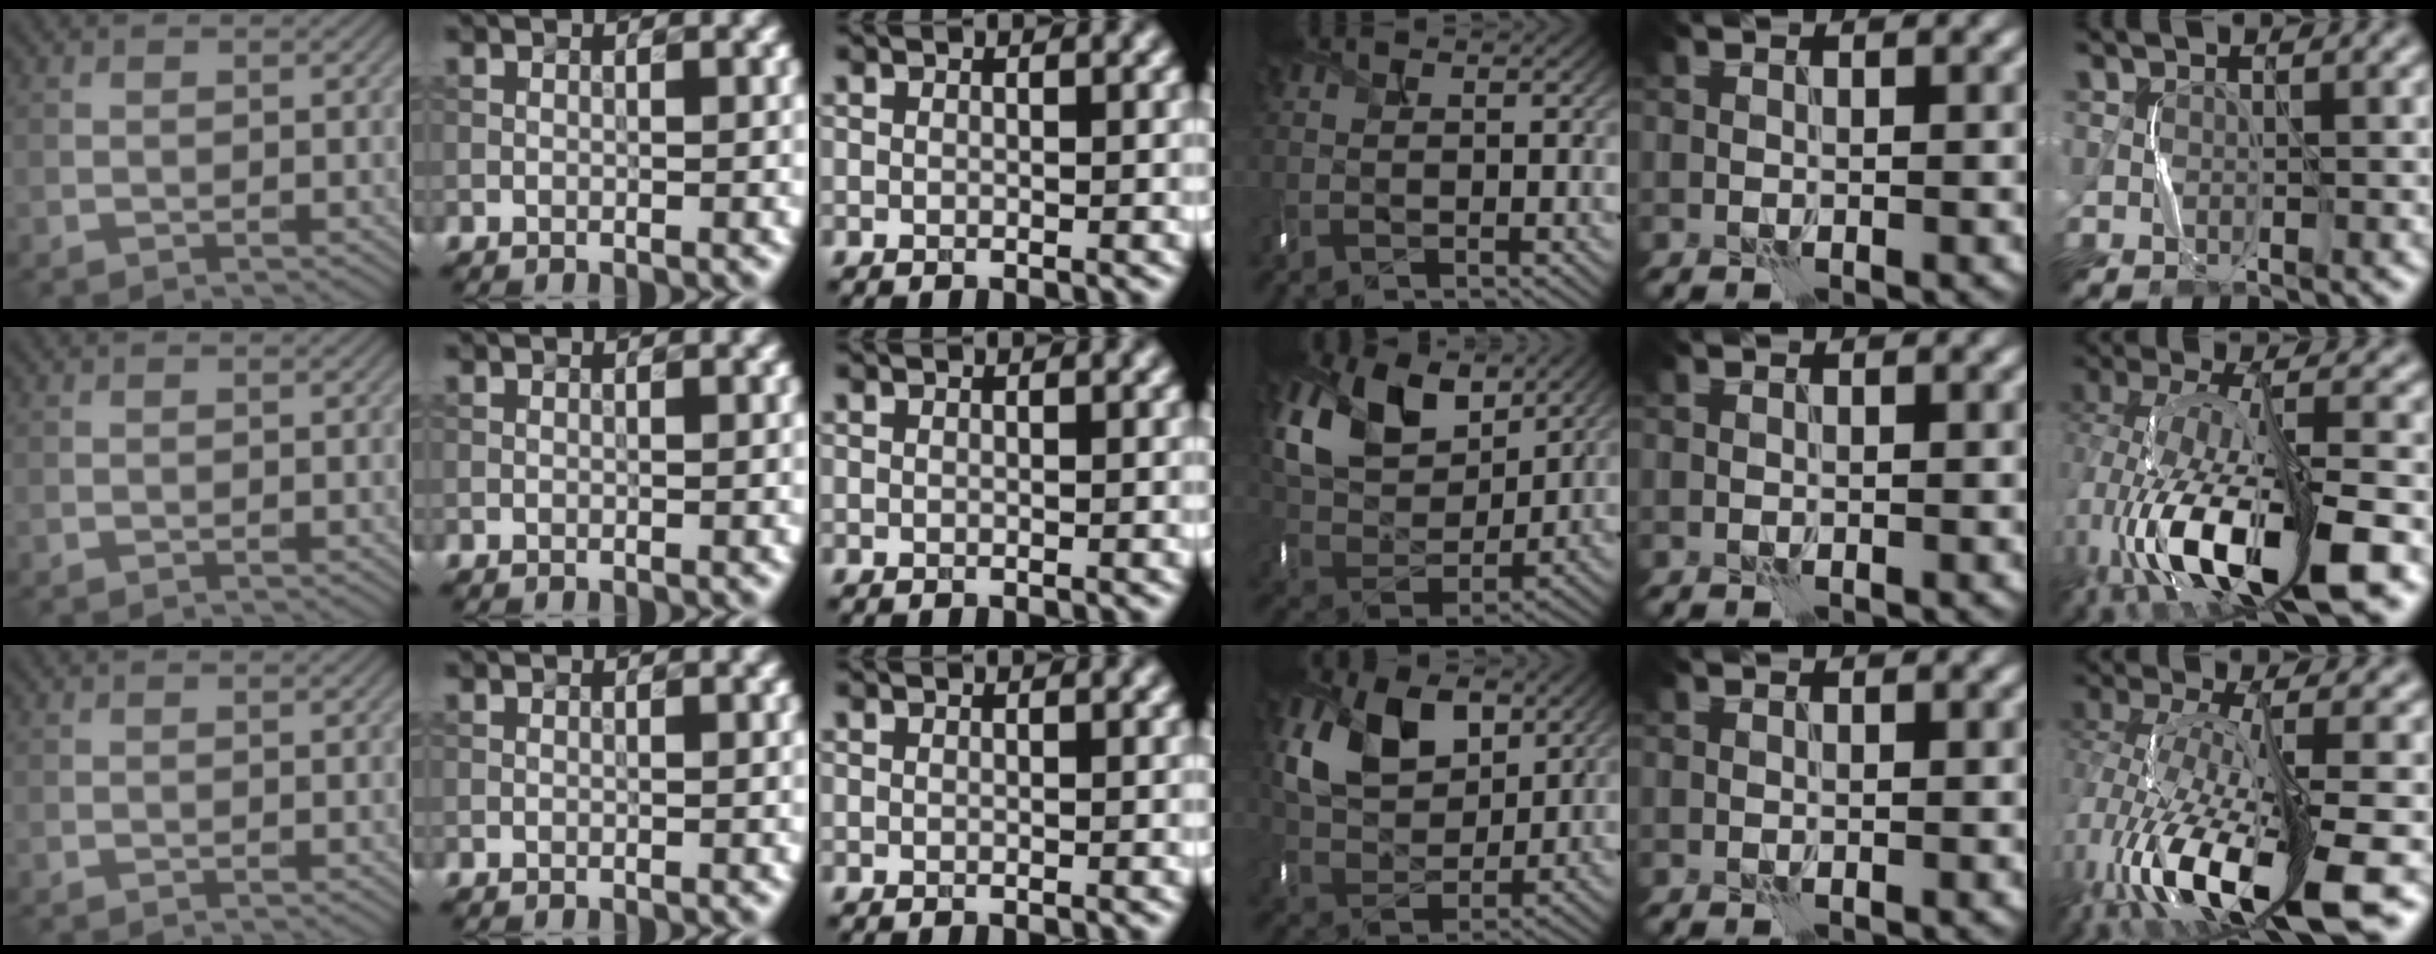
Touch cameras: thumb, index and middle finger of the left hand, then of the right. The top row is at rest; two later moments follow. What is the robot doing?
{"motion": "shake", "object": "handbell"}